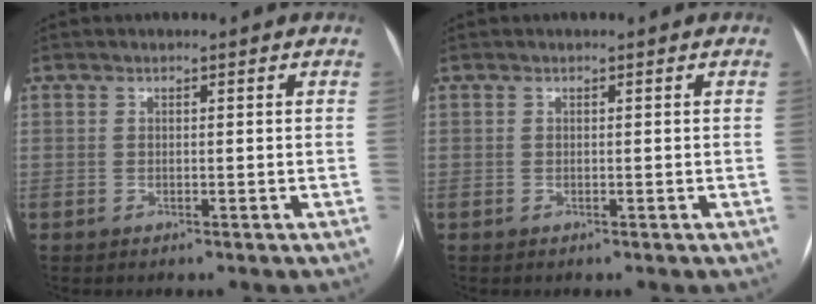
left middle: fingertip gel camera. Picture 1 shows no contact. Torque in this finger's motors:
{"motor_torque": [-0.02, 0.04, 0.00, -0.03]}